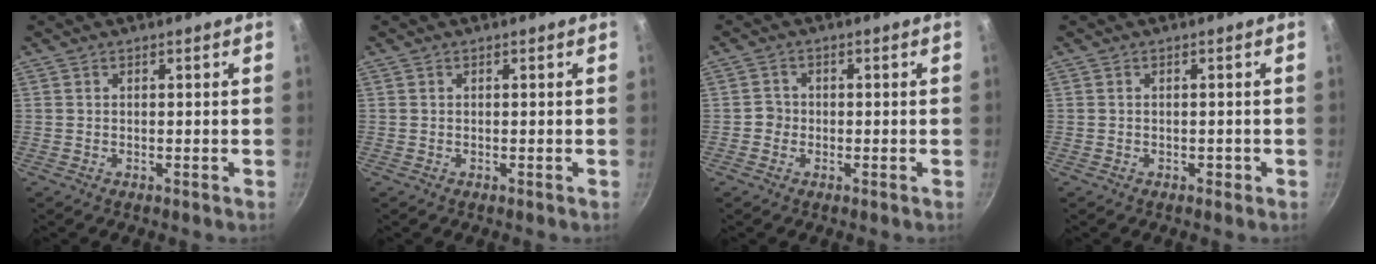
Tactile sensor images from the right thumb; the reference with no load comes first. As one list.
[{"total": 0.0}, {"total": 2.1, "force": [-0.7, 1.9, 0.4], "torque": [0.006, 0.007, -0.015]}, {"total": 0.8, "force": [-0.4, 0.6, 0.3], "torque": [-0.001, 0.004, -0.003]}]